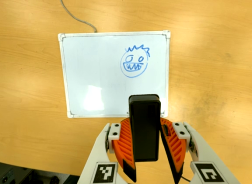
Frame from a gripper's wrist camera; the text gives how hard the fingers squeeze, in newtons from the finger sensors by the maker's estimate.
{"total": 5.7, "left": 5.6, "right": 5.8}